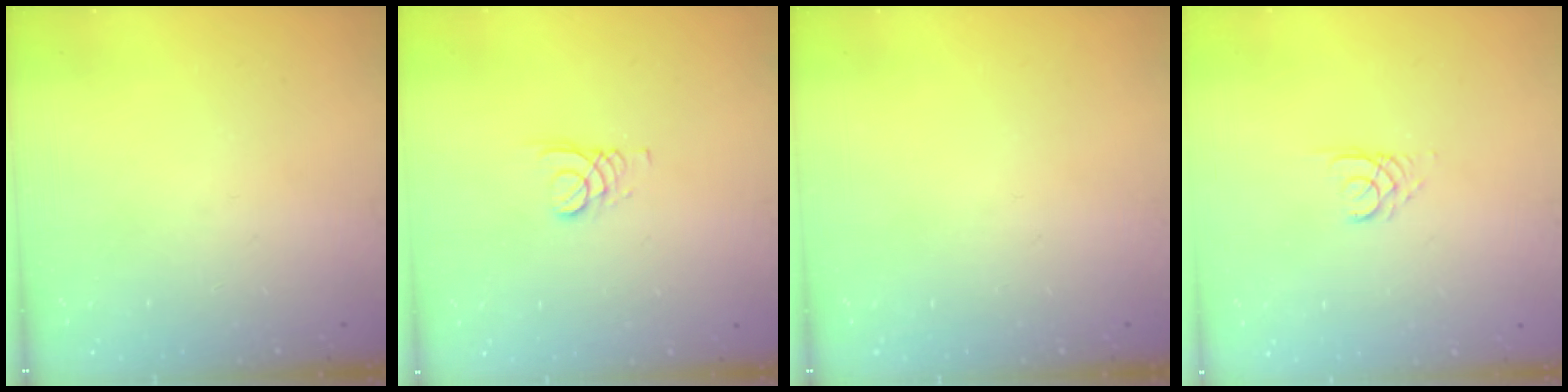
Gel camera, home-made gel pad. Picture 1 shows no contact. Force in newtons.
{"total": 2.1, "press": 2.1, "slide": 0.1}
{"total": 0.0}
{"total": 2.6, "press": 2.6, "slide": 0.3}